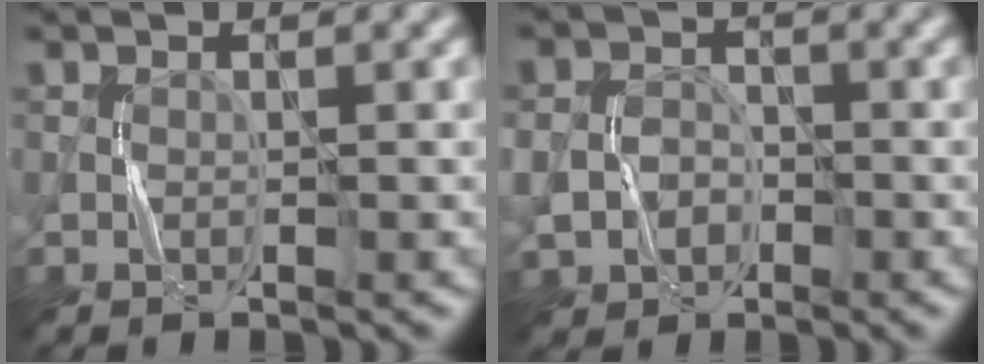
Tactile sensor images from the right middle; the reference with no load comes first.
{"total": 2.7, "force": [-0.7, 2.4, 1.1], "torque": [-0.019, -0.003, -0.015]}